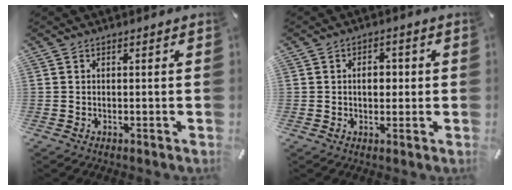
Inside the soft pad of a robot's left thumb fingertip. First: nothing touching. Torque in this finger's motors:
{"motor_torque": [0.87, 0.81, 0.47, -0.20, 0.00]}